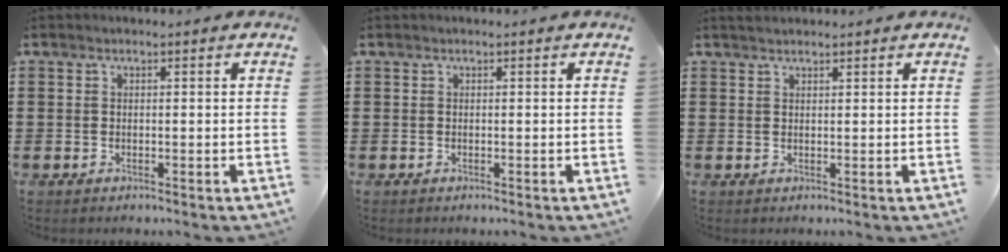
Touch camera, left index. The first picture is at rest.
{"total": 0.0}
{"total": 1.0, "force": [0.9, 0.1, 0.2], "torque": [-0.006, 0.001, 0.019]}